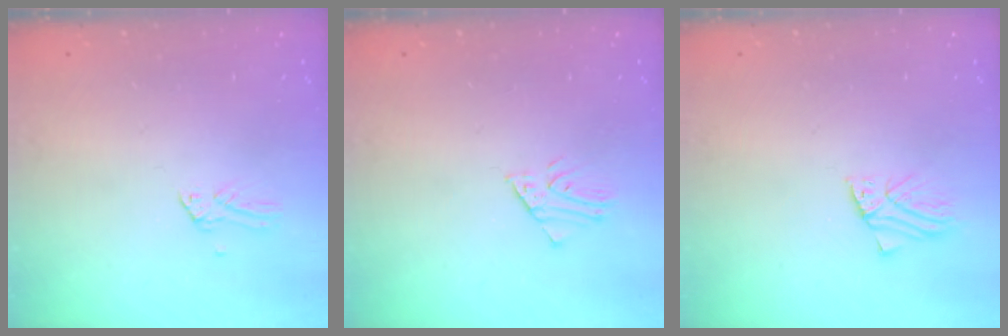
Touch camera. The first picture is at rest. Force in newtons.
{"total": 1.8, "press": 1.8, "slide": 0.2}
{"total": 1.8, "press": 1.8, "slide": 0.1}